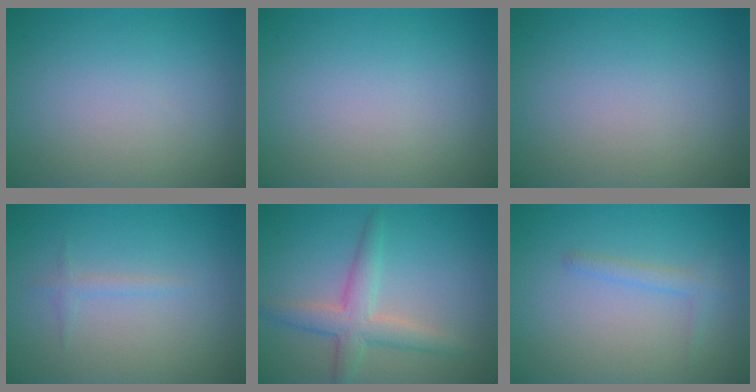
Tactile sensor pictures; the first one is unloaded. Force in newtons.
{"total": 0.0}
{"total": 0.0}
{"total": 0.8, "press": 0.8, "slide": 0.0}
{"total": 3.6, "press": 3.6, "slide": 0.1}
{"total": 1.3, "press": 1.3, "slide": 0.0}